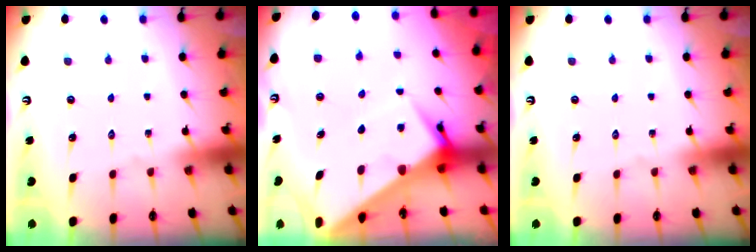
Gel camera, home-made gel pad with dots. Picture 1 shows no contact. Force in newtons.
{"total": 7.3, "press": 7.3, "slide": 0.7}
{"total": 0.0}